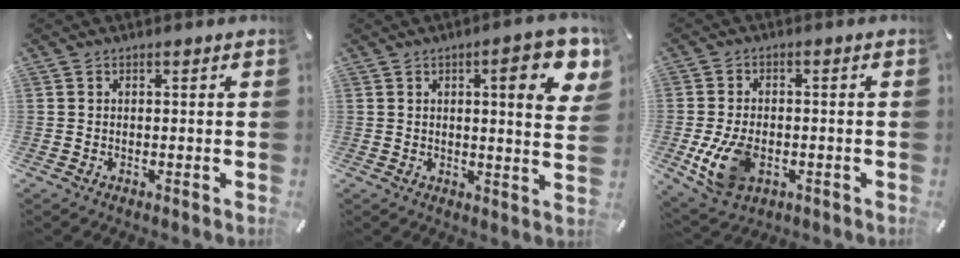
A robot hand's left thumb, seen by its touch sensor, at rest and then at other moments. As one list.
[{"total": 11.7, "force": [4.8, 3.1, 10.3], "torque": [-0.130, -0.023, 0.069]}, {"total": 10.3, "force": [-2.6, 6.9, 7.2], "torque": [-0.154, -0.001, -0.042]}]